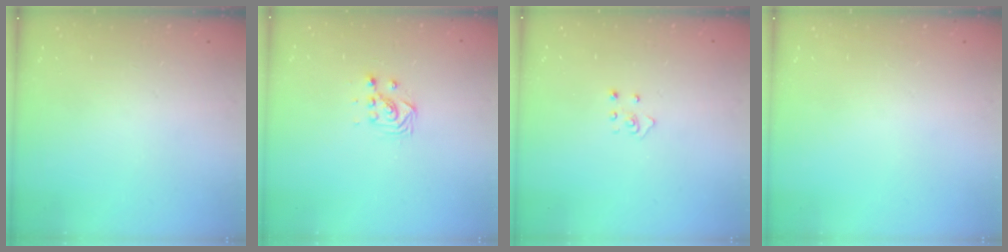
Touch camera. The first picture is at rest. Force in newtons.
{"total": 3.6, "press": 3.6, "slide": 0.4}
{"total": 2.5, "press": 2.4, "slide": 0.3}
{"total": 0.0}